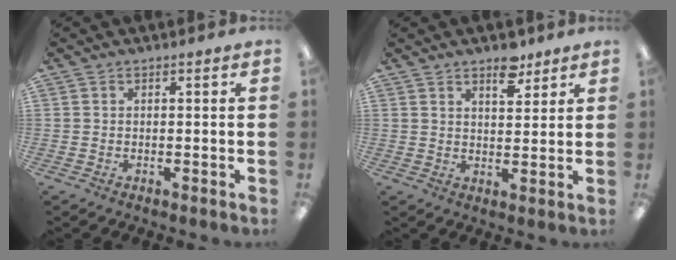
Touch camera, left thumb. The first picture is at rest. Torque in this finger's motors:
{"motor_torque": [-0.18, -0.18, -0.43, -0.07, 0.01]}